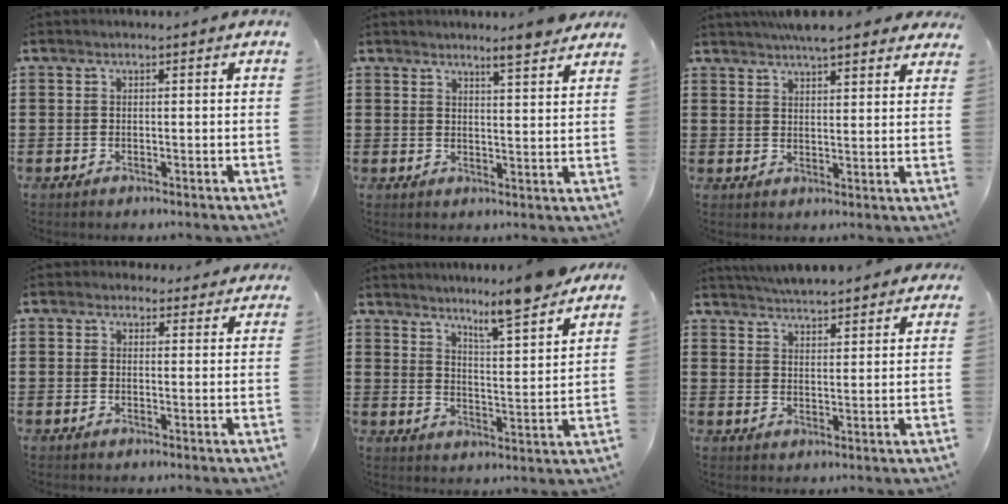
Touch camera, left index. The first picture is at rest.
{"total": 4.5, "force": [4.1, -0.4, 1.8], "torque": [-0.038, -0.017, 0.070]}
{"total": 5.7, "force": [5.1, 0.9, 2.3], "torque": [-0.056, -0.006, 0.095]}
{"total": 2.5, "force": [2.3, 1.1, 0.3], "torque": [-0.005, -0.001, 0.040]}
{"total": 7.8, "force": [7.2, -0.2, 3.2], "torque": [-0.058, -0.050, 0.119]}
{"total": 4.7, "force": [4.7, 0.2, 0.6], "torque": [-0.028, -0.018, 0.084]}